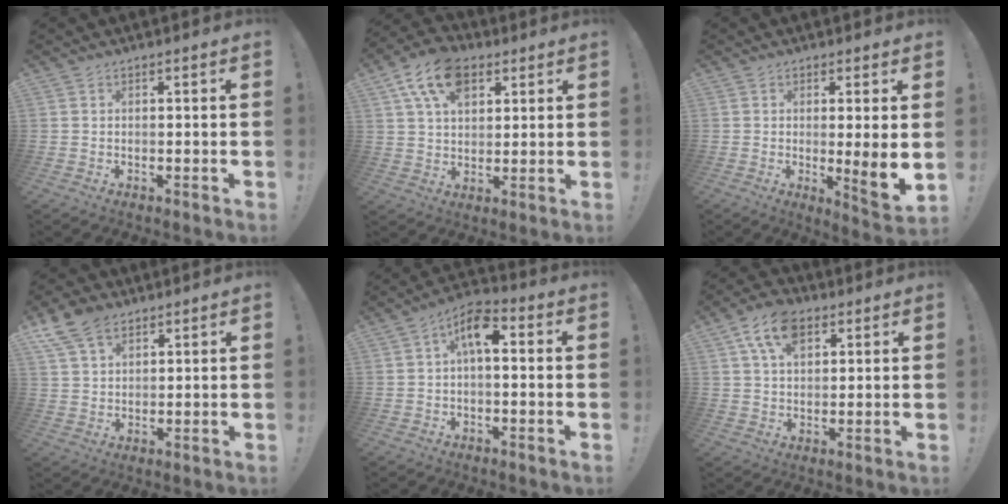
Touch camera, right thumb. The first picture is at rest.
{"total": 13.7, "force": [6.7, 8.7, 8.2], "torque": [-0.133, -0.017, 0.126]}
{"total": 7.8, "force": [0.2, -0.2, 7.8], "torque": [-0.099, -0.025, 0.002]}
{"total": 9.6, "force": [6.0, 5.8, 4.7], "torque": [-0.080, -0.023, 0.120]}
{"total": 8.4, "force": [1.7, 4.0, 7.2], "torque": [-0.108, 0.002, 0.029]}
{"total": 10.9, "force": [5.4, 6.5, 6.9], "torque": [-0.112, -0.007, 0.100]}